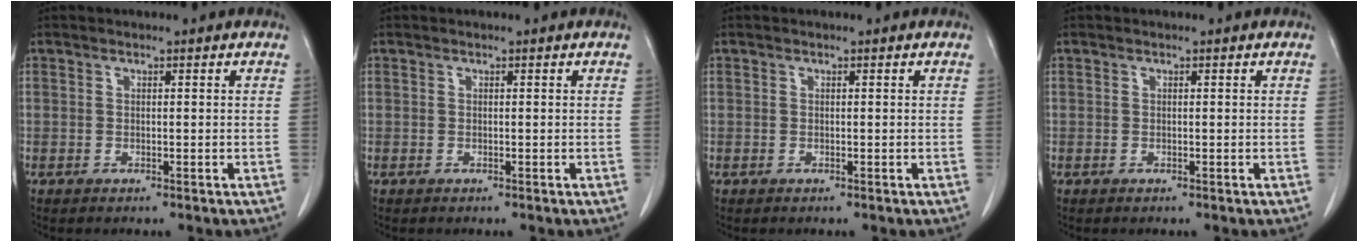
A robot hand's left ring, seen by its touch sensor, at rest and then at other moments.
{"total": 0.0}
{"total": 0.0}
{"total": 0.0}